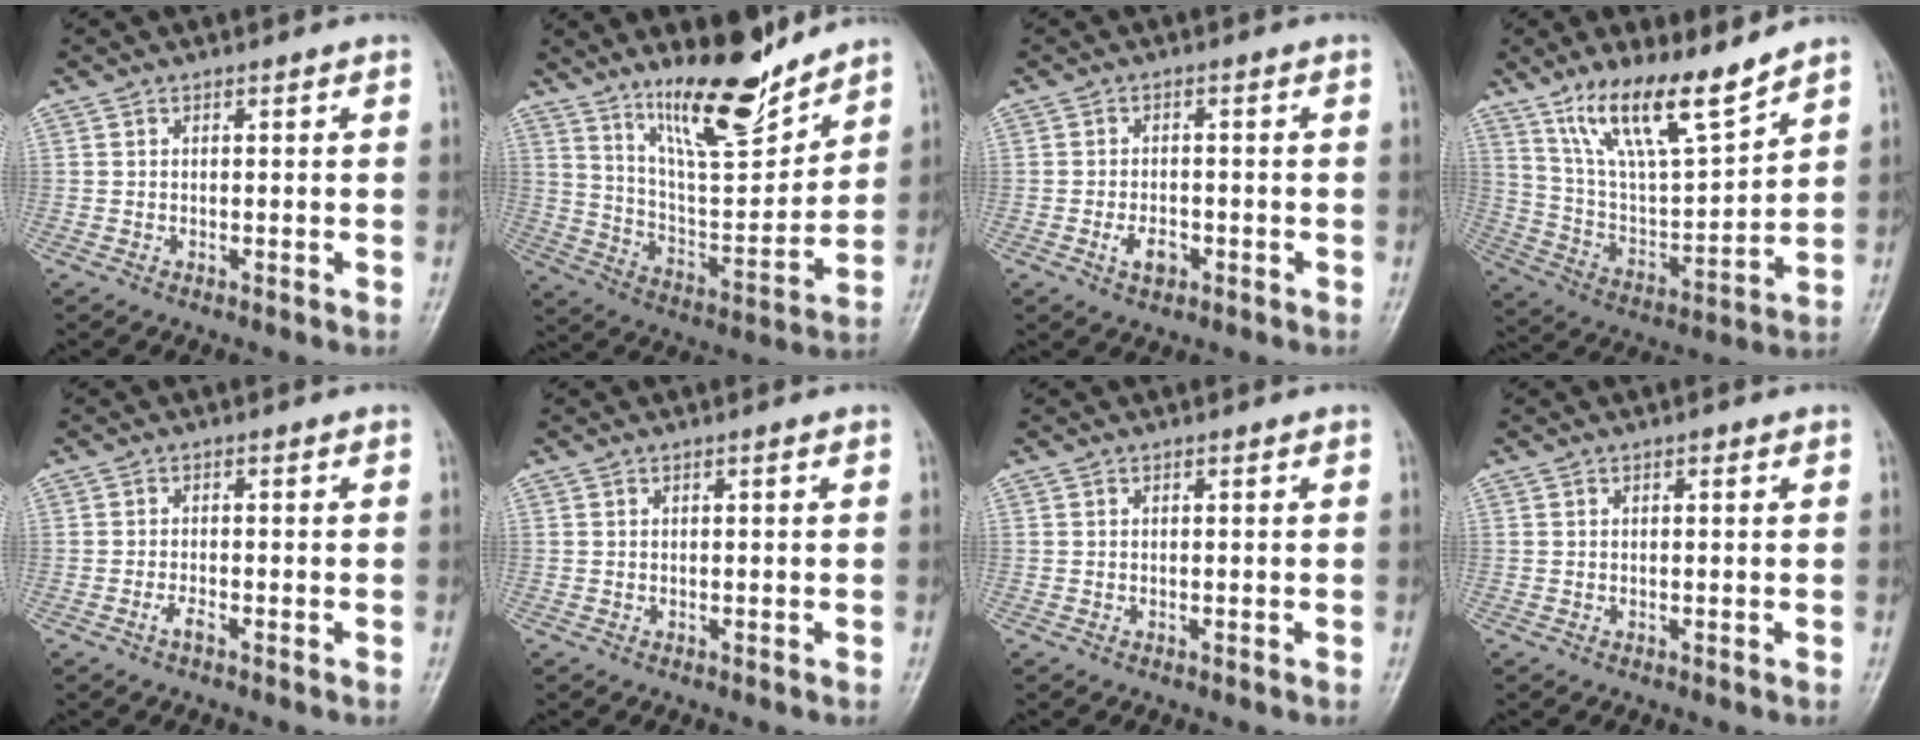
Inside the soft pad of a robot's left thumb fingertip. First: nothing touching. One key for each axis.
{"total": 16.3, "fx": 12.5, "fy": 4.1, "fz": 9.7, "tx": -0.127, "ty": -0.090, "tz": 0.221}
{"total": 3.5, "fx": -1.4, "fy": 2.2, "fz": 2.4, "tx": -0.037, "ty": 0.005, "tz": -0.023}
{"total": 15.8, "fx": 11.5, "fy": 3.9, "fz": 10.1, "tx": -0.160, "ty": -0.063, "tz": 0.224}
{"total": 1.5, "fx": -0.9, "fy": 0.5, "fz": 1.1, "tx": -0.025, "ty": 0.003, "tz": -0.019}
{"total": 0.0}
{"total": 0.0}
{"total": 0.6, "fx": 0.3, "fy": 0.3, "fz": 0.4, "tx": -0.005, "ty": -0.001, "tz": 0.003}